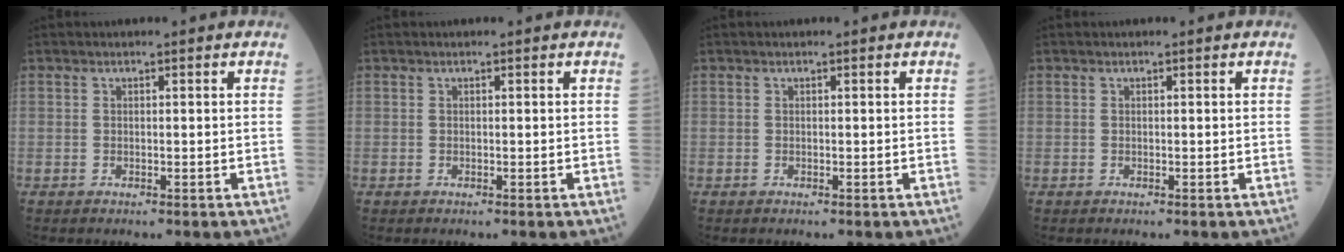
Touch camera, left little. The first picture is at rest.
{"total": 0.0}
{"total": 0.0}
{"total": 0.0}